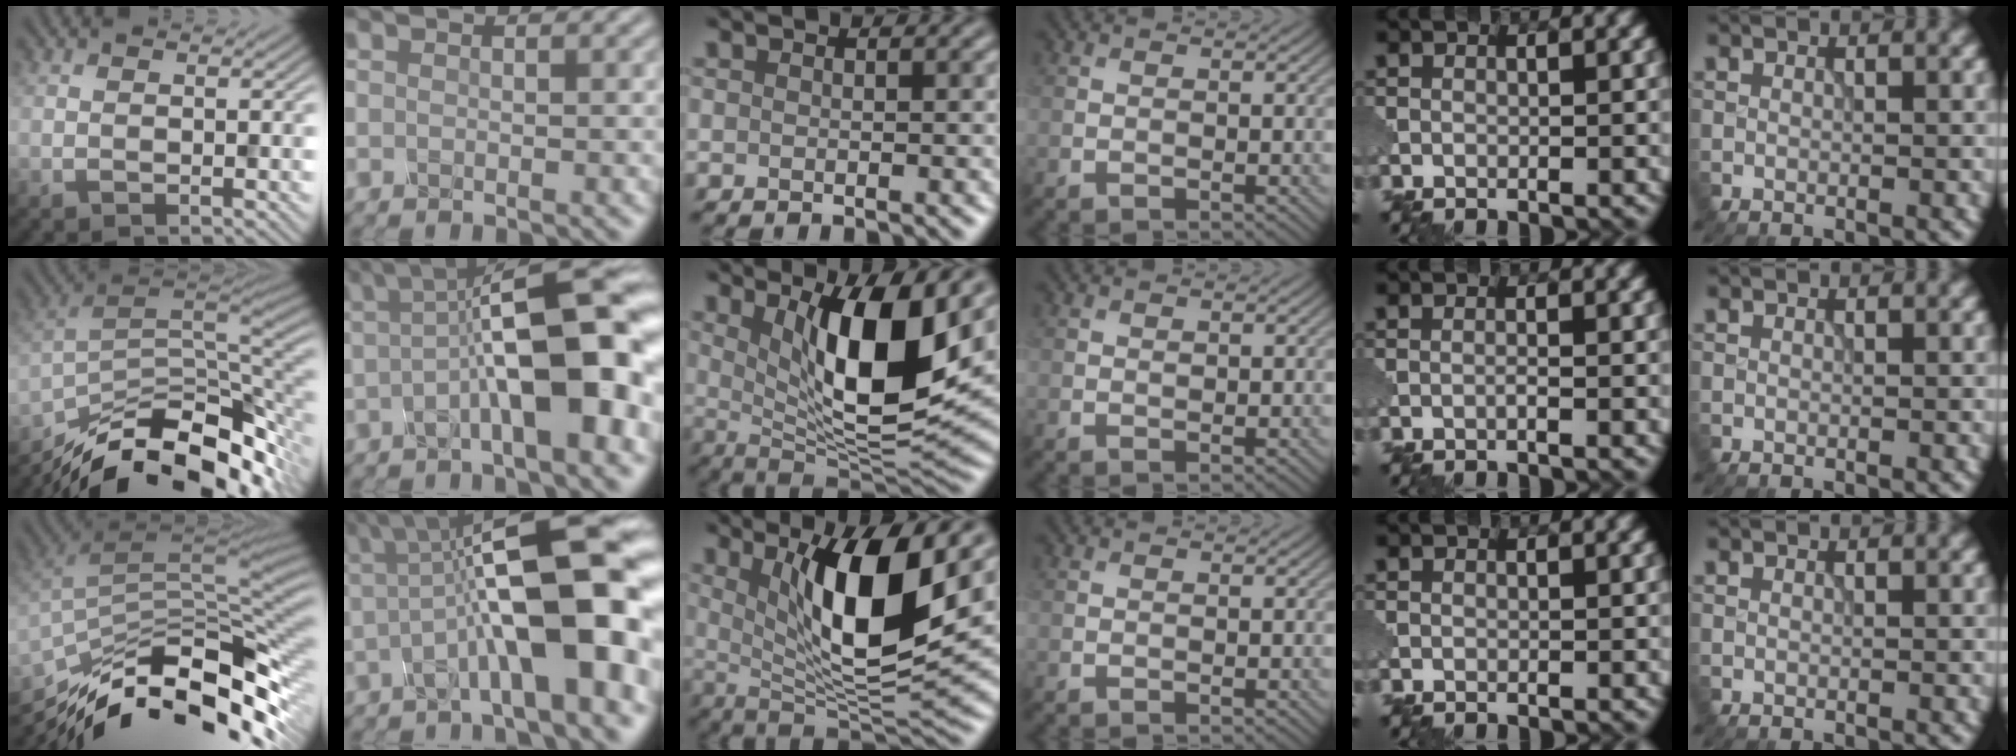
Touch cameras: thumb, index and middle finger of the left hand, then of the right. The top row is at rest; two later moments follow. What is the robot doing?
{"motion": "assemble", "object": "glue stick"}